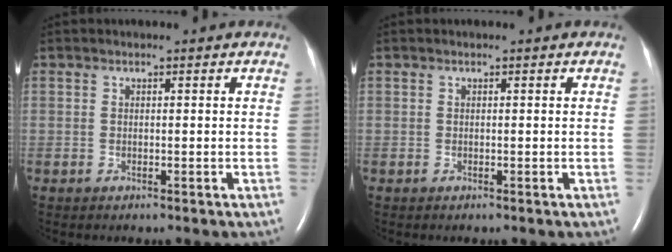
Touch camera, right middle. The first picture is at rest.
{"total": 0.0}